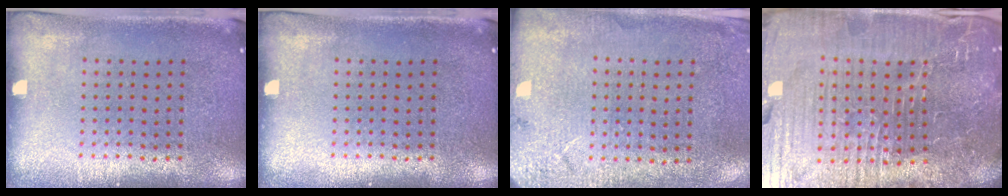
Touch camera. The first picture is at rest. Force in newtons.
{"total": 0.0}
{"total": 2.6, "press": 2.5, "slide": 0.7}
{"total": 7.4, "press": 6.6, "slide": 3.3}